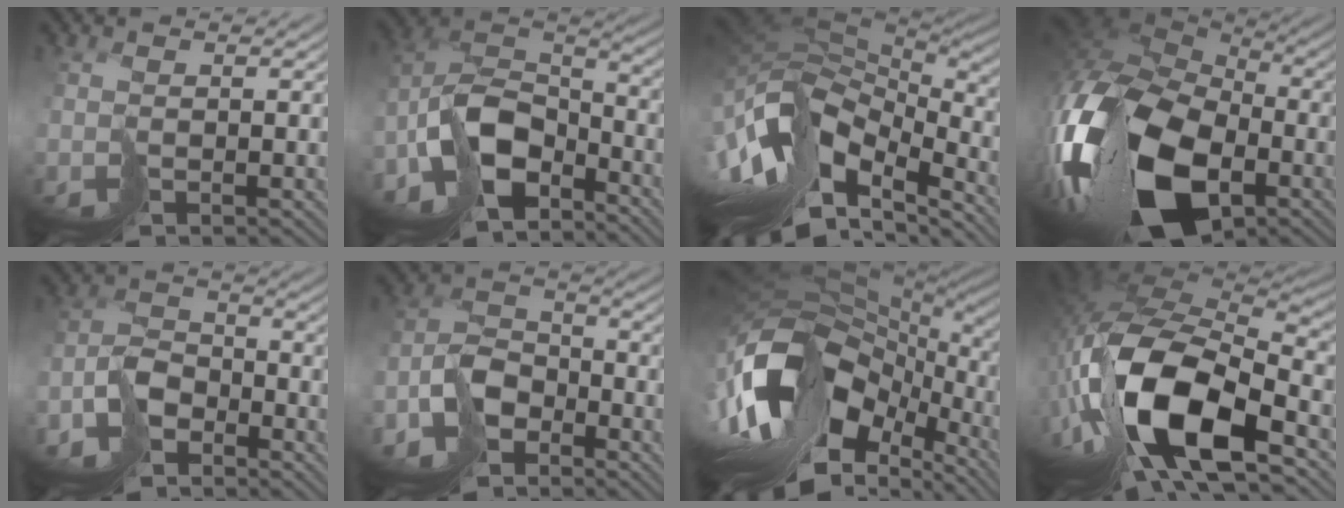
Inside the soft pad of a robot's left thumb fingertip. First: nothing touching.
{"total": 13.1, "force": [-8.1, 7.3, 7.4], "torque": [-0.171, -0.006, -0.156]}
{"total": 15.4, "force": [-8.4, 7.7, 10.4], "torque": [-0.240, 0.000, -0.139]}
{"total": 20.2, "force": [-6.0, 12.1, 15.0], "torque": [-0.359, -0.021, -0.097]}
{"total": 7.5, "force": [-6.1, 3.3, 2.9], "torque": [-0.054, 0.004, -0.127]}
{"total": 8.8, "force": [-6.7, 4.3, 3.8], "torque": [-0.073, 0.001, -0.140]}
{"total": 17.3, "force": [-4.9, 8.4, 14.3], "torque": [-0.276, -0.004, -0.065]}
{"total": 18.3, "force": [-7.0, 8.3, 14.7], "torque": [-0.315, -0.022, -0.112]}